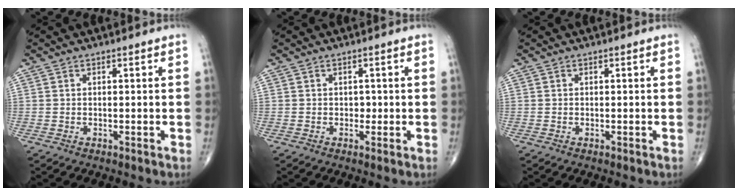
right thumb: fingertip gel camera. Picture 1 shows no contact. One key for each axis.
{"total": 1.1, "fx": -0.1, "fy": 0.9, "fz": 0.7, "tx": -0.001, "ty": 0.002, "tz": -0.003}
{"total": 0.0}